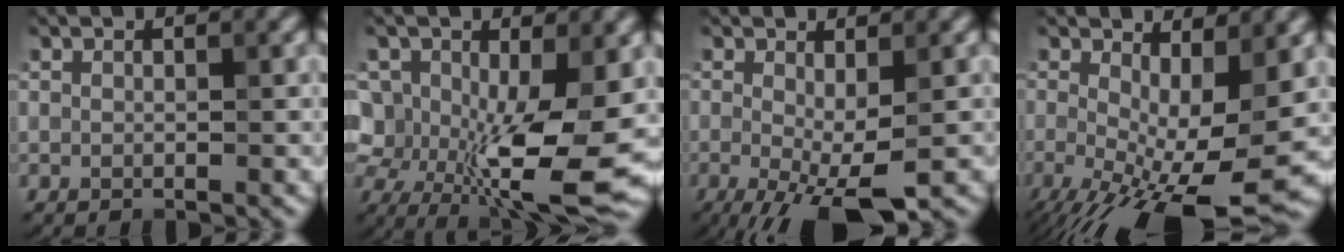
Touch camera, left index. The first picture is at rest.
{"total": 12.6, "force": [-1.7, 6.6, 10.7], "torque": [-0.188, -0.027, -0.023]}
{"total": 5.5, "force": [-1.8, 1.3, 5.0], "torque": [-0.098, -0.013, -0.031]}
{"total": 12.1, "force": [-3.0, 4.0, 11.0], "torque": [-0.178, -0.015, -0.043]}